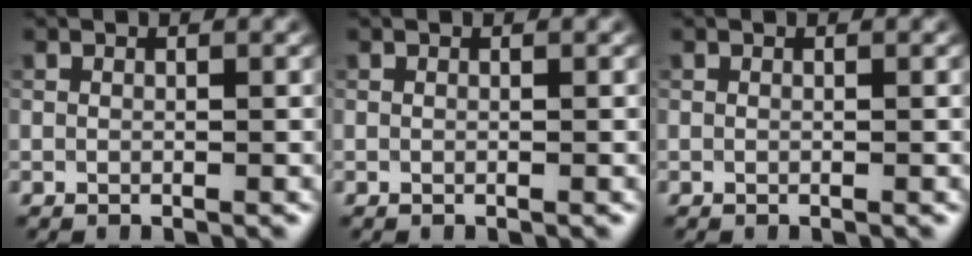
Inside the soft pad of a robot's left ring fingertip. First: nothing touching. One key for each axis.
{"total": 0.0}
{"total": 0.0}